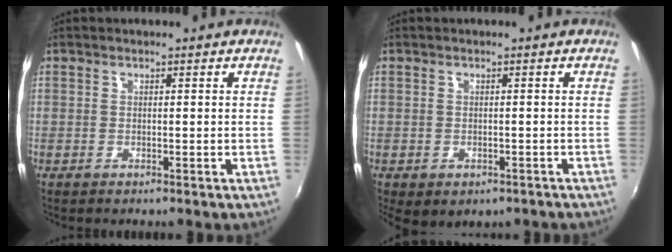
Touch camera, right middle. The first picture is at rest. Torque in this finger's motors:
{"motor_torque": [1.09, -1.05, 0.24, 0.15]}